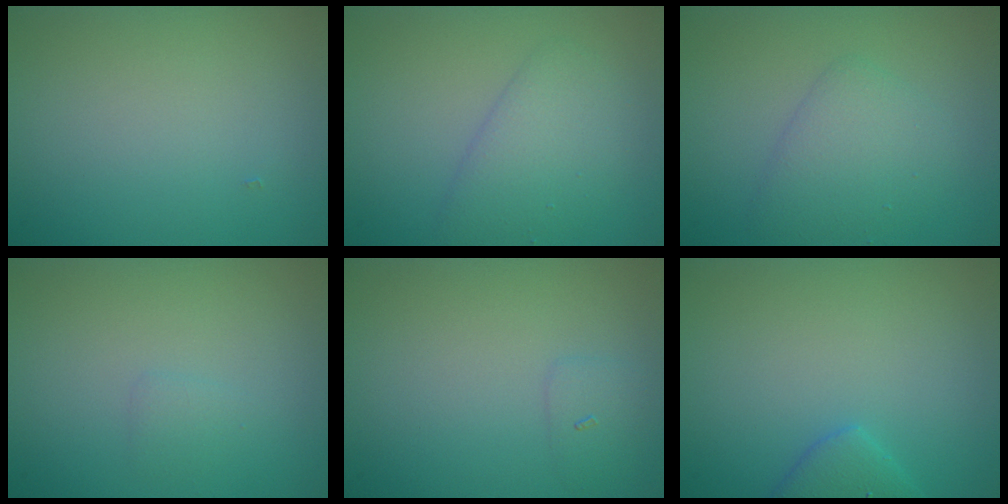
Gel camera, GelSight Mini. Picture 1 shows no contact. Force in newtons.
{"total": 3.1, "press": 3.1, "slide": 0.2}
{"total": 2.9, "press": 2.9, "slide": 0.0}
{"total": 0.8, "press": 0.8, "slide": 0.1}
{"total": 1.1, "press": 1.1, "slide": 0.0}
{"total": 2.3, "press": 2.3, "slide": 0.2}